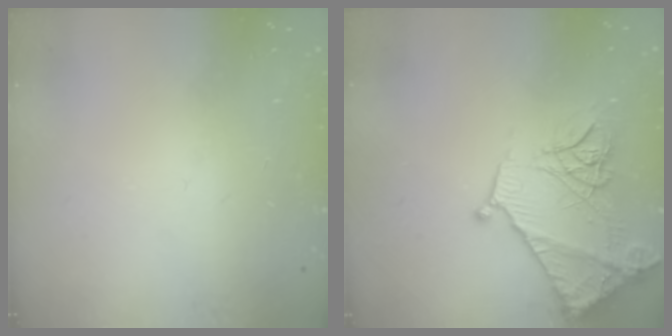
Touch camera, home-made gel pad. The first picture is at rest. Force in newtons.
{"total": 17.4, "press": 17.4, "slide": 1.3}